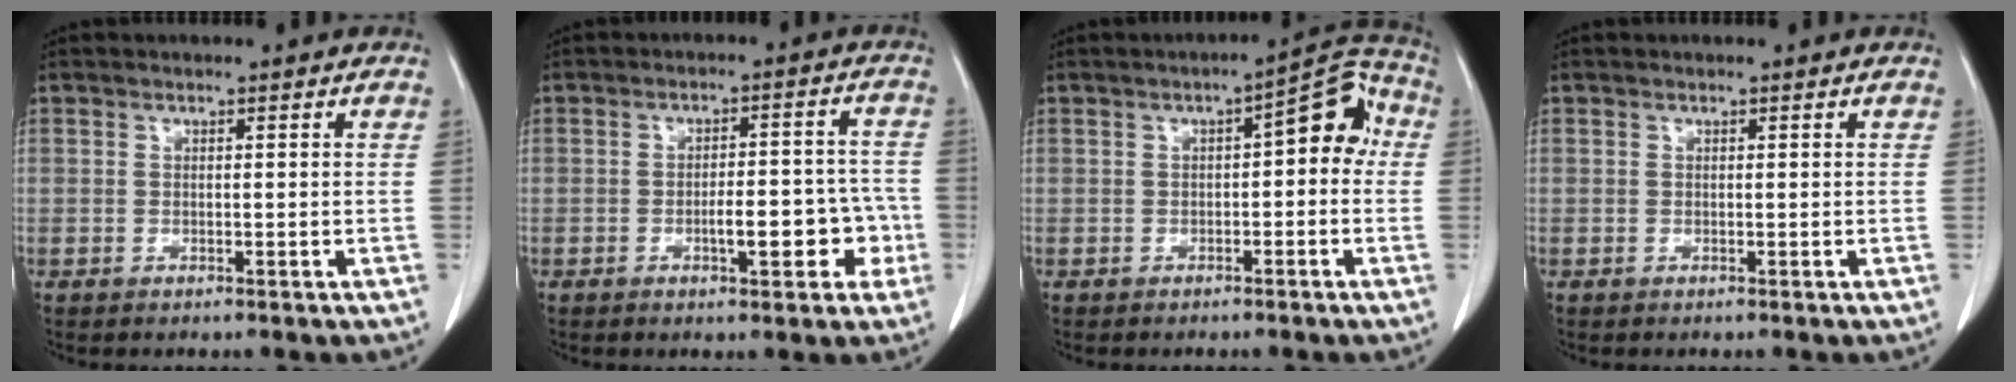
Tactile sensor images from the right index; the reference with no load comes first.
{"total": 7.3, "force": [-2.6, 2.6, 6.3], "torque": [-0.079, 0.026, -0.031]}
{"total": 7.1, "force": [-0.1, 2.8, 6.5], "torque": [-0.076, 0.036, -0.006]}
{"total": 0.0}